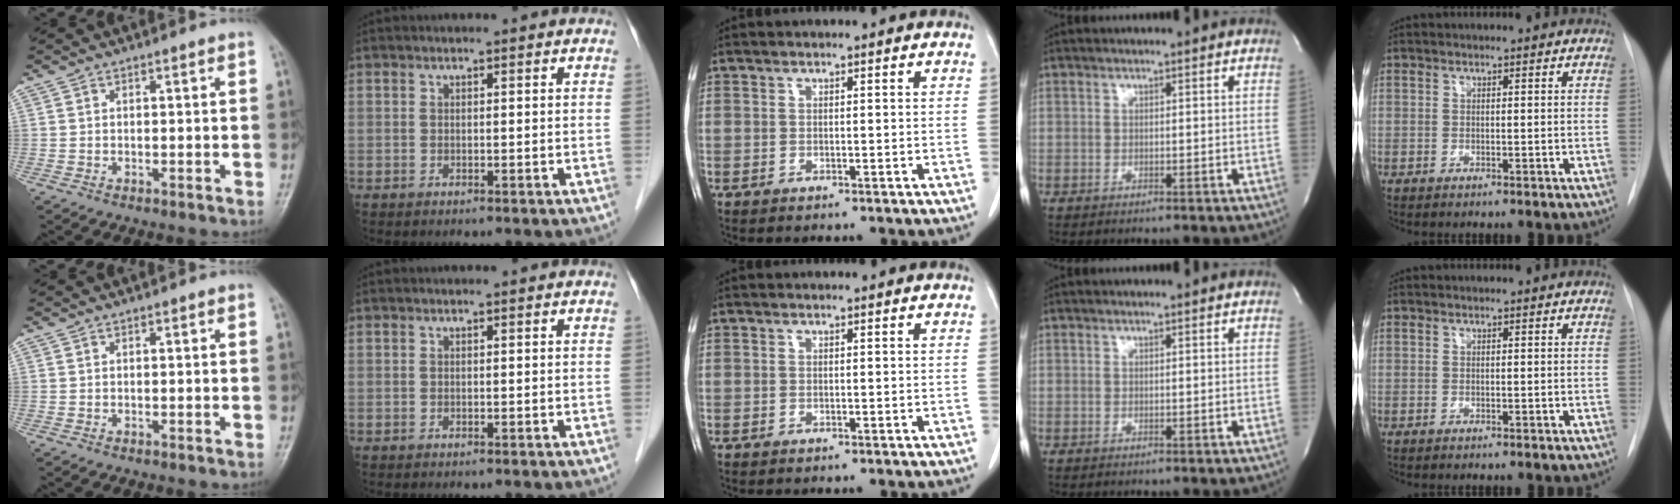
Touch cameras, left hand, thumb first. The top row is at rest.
{}